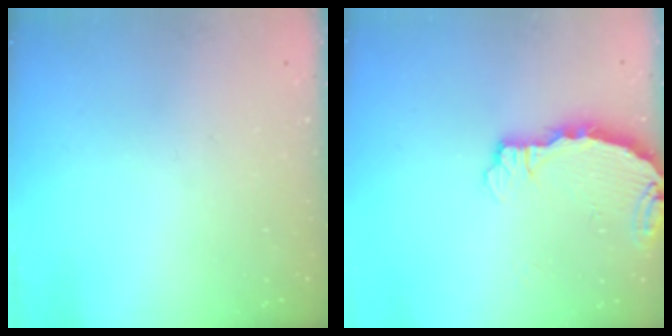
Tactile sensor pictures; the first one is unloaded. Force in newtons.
{"total": 3.6, "press": 3.6, "slide": 0.3}